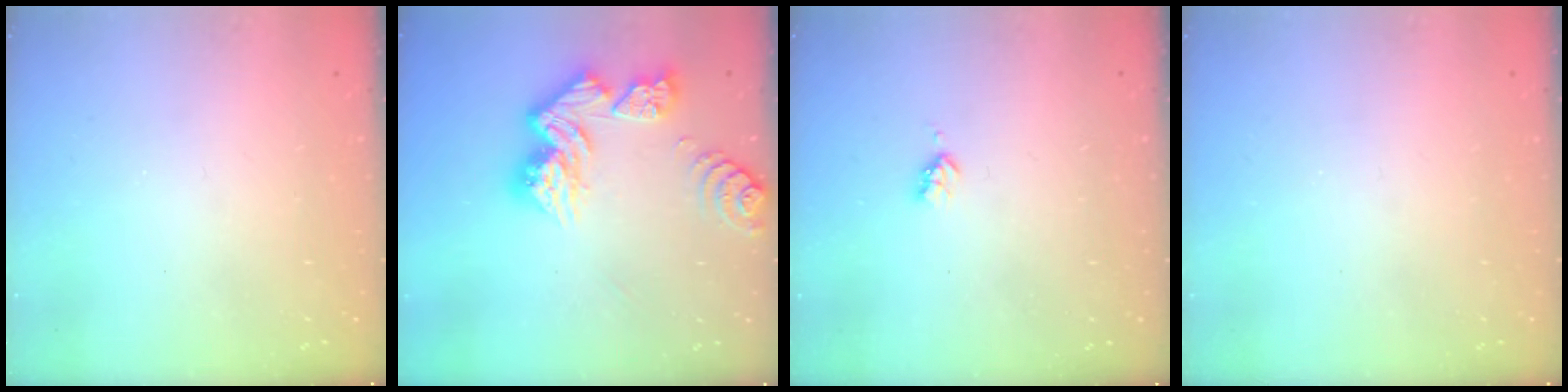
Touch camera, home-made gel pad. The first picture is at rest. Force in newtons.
{"total": 13.6, "press": 13.5, "slide": 1.6}
{"total": 2.9, "press": 2.9, "slide": 0.5}
{"total": 0.0}